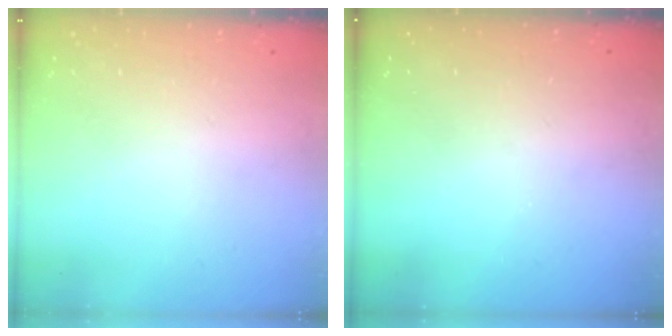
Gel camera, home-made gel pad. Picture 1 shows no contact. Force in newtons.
{"total": 2.9, "press": 2.8, "slide": 0.9}